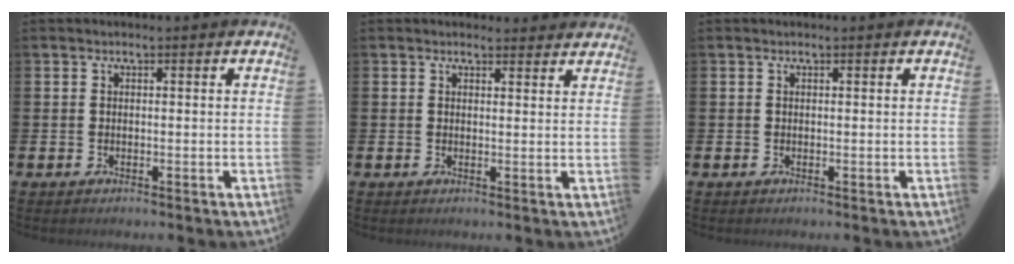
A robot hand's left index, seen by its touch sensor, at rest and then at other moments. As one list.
[{"total": 1.8, "force": [1.8, 0.4, -0.1], "torque": [0.008, -0.008, 0.032]}, {"total": 0.0}]